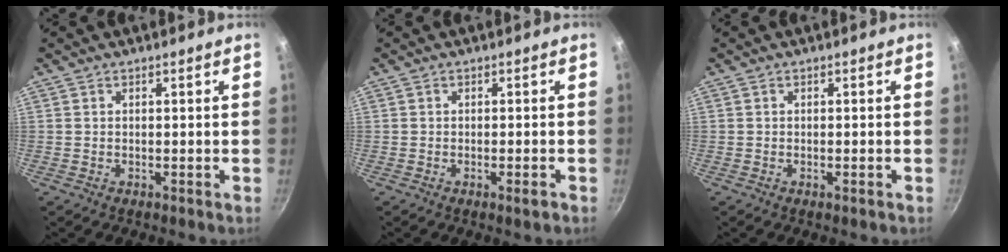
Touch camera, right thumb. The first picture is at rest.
{"total": 1.7, "force": [-1.0, 0.2, 1.4], "torque": [-0.026, 0.005, -0.015]}
{"total": 0.8, "force": [-0.5, 0.0, 0.6], "torque": [-0.012, 0.001, -0.009]}